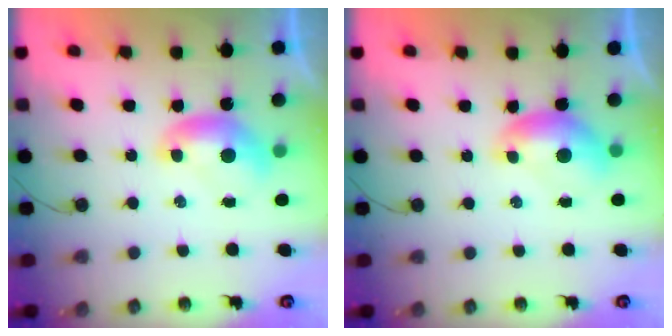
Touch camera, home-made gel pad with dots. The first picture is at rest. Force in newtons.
{"total": 0.5, "press": 0.2, "slide": 0.5}